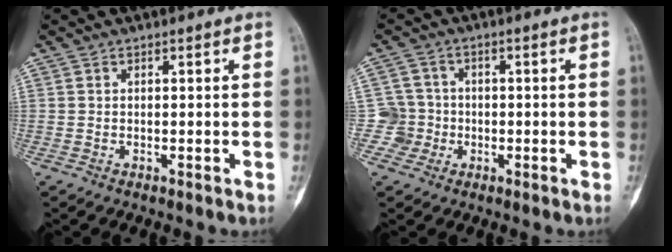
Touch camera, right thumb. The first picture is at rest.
{"total": 4.7, "force": [-1.2, 4.5, -0.5], "torque": [0.040, 0.015, -0.029]}